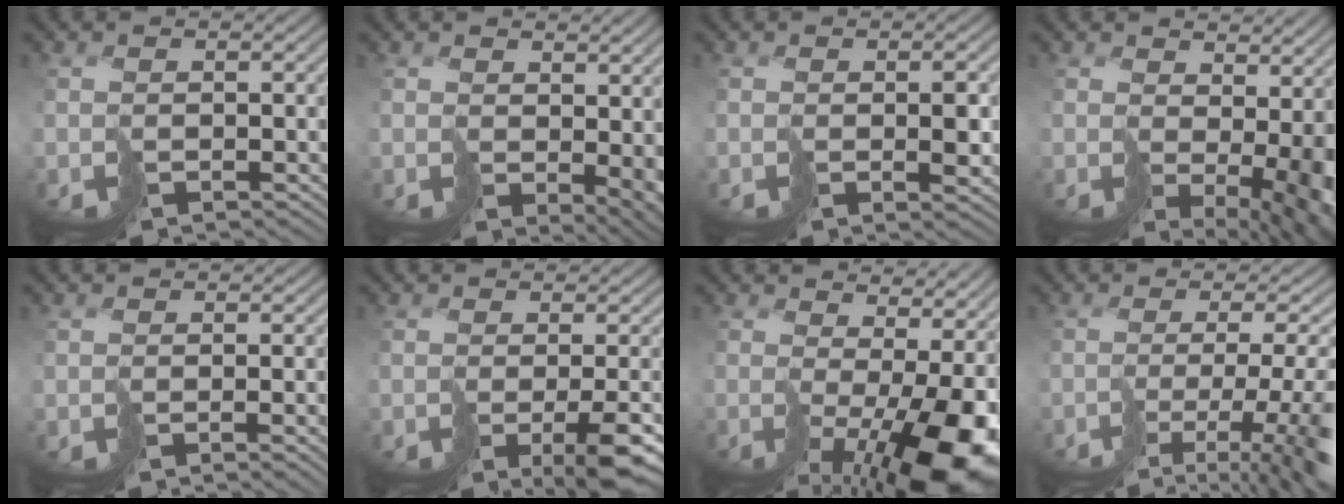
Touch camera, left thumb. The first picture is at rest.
{"total": 4.9, "force": [0.7, 2.6, 4.1], "torque": [-0.061, -0.012, 0.019]}
{"total": 2.8, "force": [-0.1, 0.8, 2.7], "torque": [-0.043, -0.004, -0.002]}
{"total": 9.9, "force": [0.5, 4.5, 8.8], "torque": [-0.129, -0.024, 0.031]}
{"total": 3.2, "force": [-0.8, 0.6, 3.0], "torque": [-0.044, -0.002, -0.014]}
{"total": 6.7, "force": [-2.6, 1.5, 5.9], "torque": [-0.082, -0.005, -0.039]}
{"total": 13.5, "force": [-2.5, 5.3, 12.1], "torque": [-0.188, -0.028, -0.027]}
{"total": 11.7, "force": [-4.9, 3.3, 10.1], "torque": [-0.150, -0.019, -0.073]}